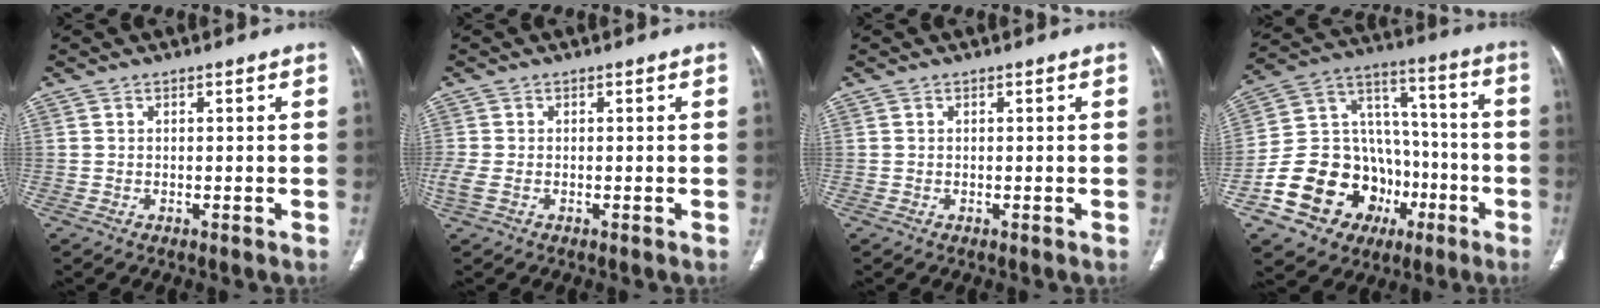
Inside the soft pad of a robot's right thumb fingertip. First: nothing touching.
{"total": 2.9, "force": [-0.8, 1.8, 2.2], "torque": [-0.077, 0.000, -0.014]}
{"total": 0.0}
{"total": 24.1, "force": [-8.8, 18.7, 12.4], "torque": [-0.180, 0.097, -0.130]}